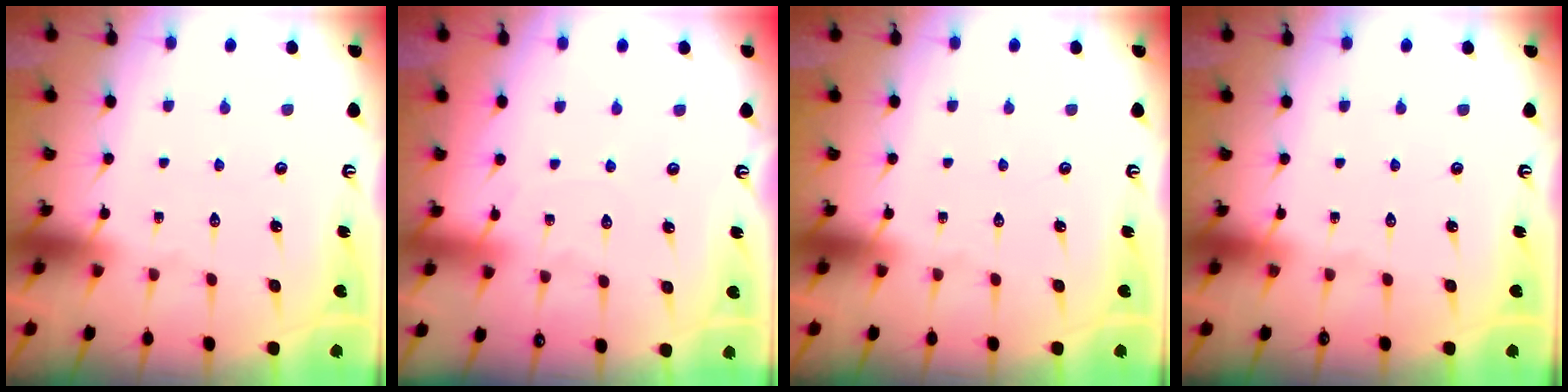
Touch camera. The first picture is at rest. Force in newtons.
{"total": 3.0, "press": 2.9, "slide": 0.4}
{"total": 0.0}
{"total": 0.0}